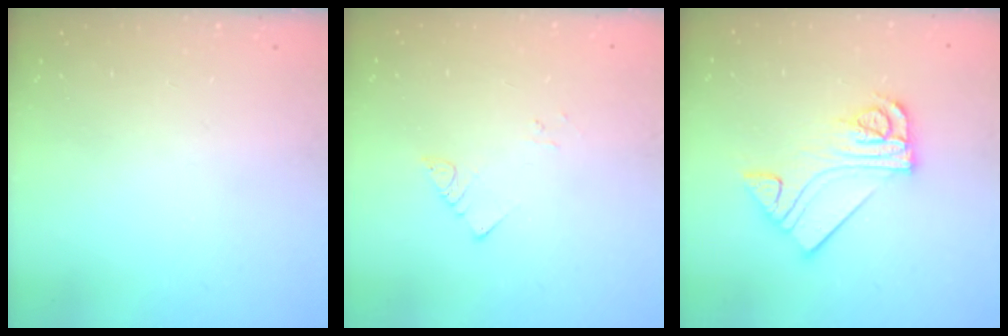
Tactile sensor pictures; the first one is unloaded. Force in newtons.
{"total": 2.9, "press": 2.9, "slide": 0.2}
{"total": 11.1, "press": 11.1, "slide": 0.6}